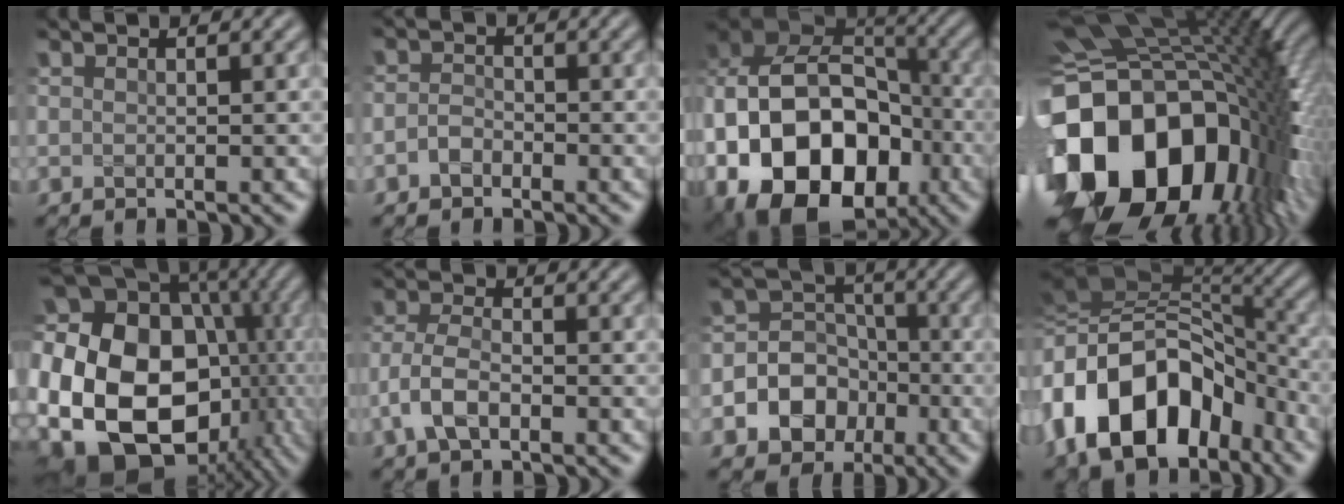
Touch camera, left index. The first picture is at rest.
{"total": 1.6, "force": [-0.9, 1.1, 0.7], "torque": [-0.013, 0.004, -0.021]}
{"total": 19.9, "force": [-6.5, 14.7, 11.7], "torque": [-0.212, -0.010, -0.125]}
{"total": 20.7, "force": [-5.0, 14.2, 14.2], "torque": [-0.300, -0.043, -0.076]}
{"total": 24.3, "force": [-2.6, 19.2, 14.7], "torque": [-0.292, -0.020, -0.068]}
{"total": 3.7, "force": [-1.6, 2.0, 2.7], "torque": [-0.058, 0.003, -0.040]}
{"total": 7.7, "force": [-2.7, 6.7, 2.7], "torque": [-0.036, 0.009, -0.073]}
{"total": 15.3, "force": [-4.5, 10.3, 10.4], "torque": [-0.197, -0.011, -0.082]}